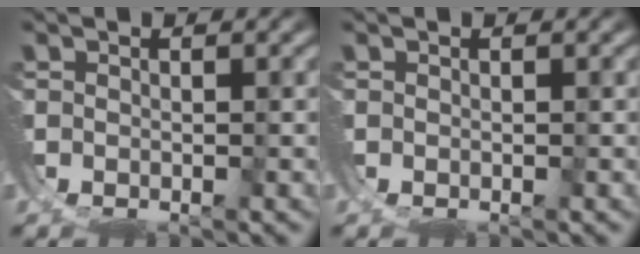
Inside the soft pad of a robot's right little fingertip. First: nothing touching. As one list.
[{"total": 0.0}]